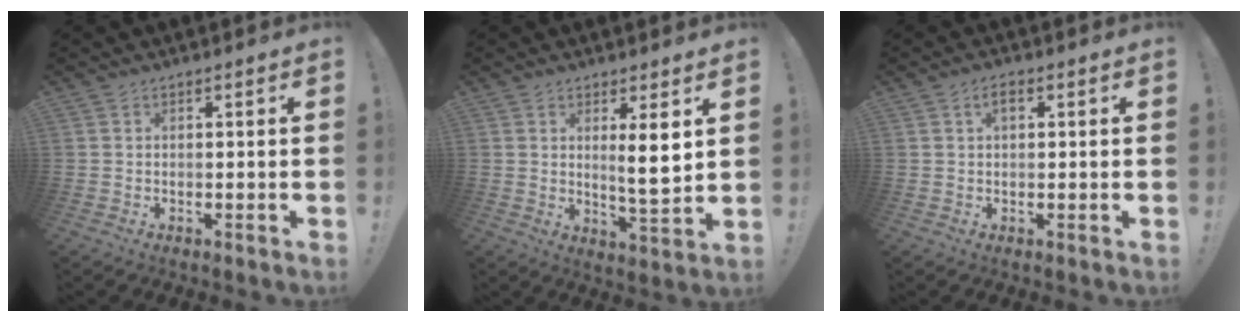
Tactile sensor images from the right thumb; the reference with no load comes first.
{"total": 7.6, "force": [2.4, 0.6, 7.2], "torque": [-0.111, -0.017, 0.034]}
{"total": 2.4, "force": [0.9, 1.1, 1.9], "torque": [-0.035, 0.005, 0.012]}